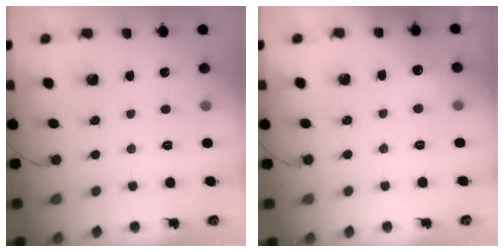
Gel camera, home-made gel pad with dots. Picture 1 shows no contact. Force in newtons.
{"total": 4.5, "press": 4.3, "slide": 1.3}